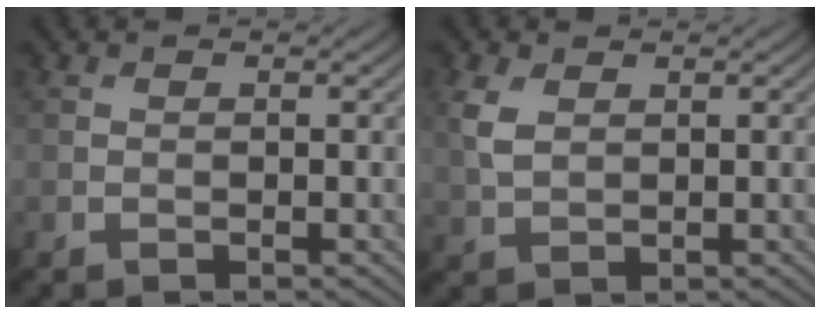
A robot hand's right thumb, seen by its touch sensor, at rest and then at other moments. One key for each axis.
{"total": 3.2, "fx": 1.2, "fy": 2.0, "fz": 2.2, "tx": -0.066, "ty": 0.004, "tz": 0.025}